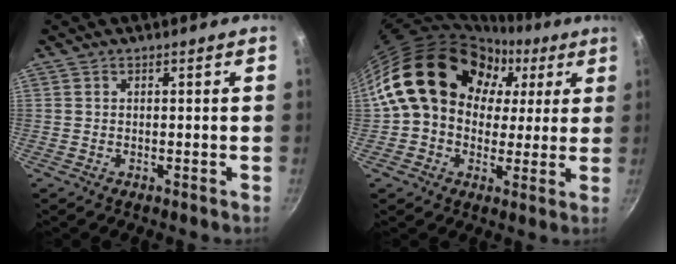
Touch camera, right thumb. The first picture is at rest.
{"total": 20.4, "force": [4.8, 16.2, 11.3], "torque": [-0.164, 0.042, 0.074]}